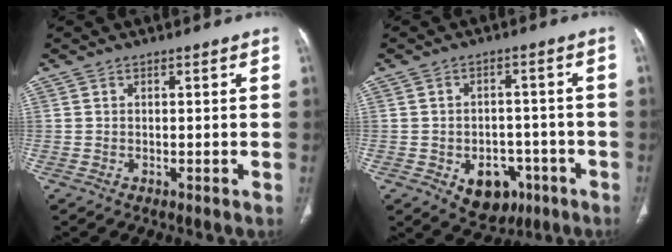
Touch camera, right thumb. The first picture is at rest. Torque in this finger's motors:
{"motor_torque": [3.24, 1.06, 0.50, -1.04, 0.00]}